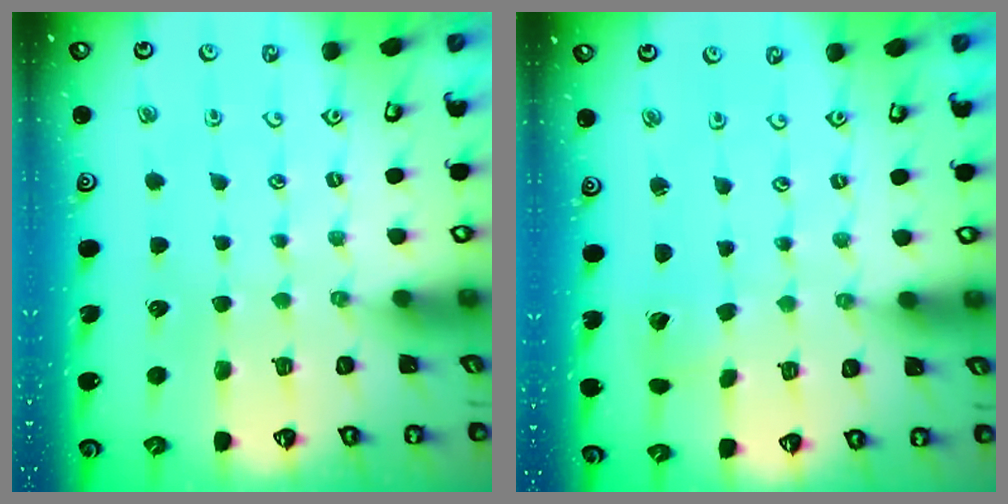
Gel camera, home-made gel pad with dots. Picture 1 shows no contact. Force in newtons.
{"total": 1.8, "press": 1.8, "slide": 0.2}